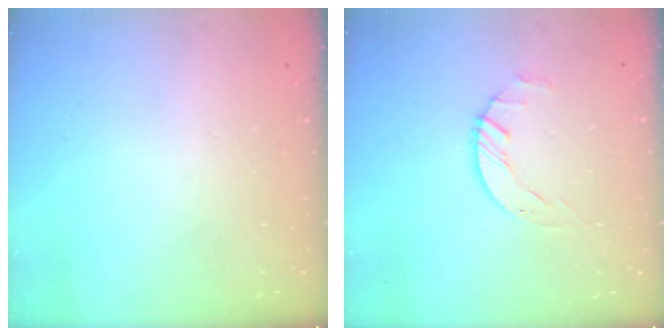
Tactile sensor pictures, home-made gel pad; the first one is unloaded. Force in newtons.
{"total": 1.8, "press": 1.8, "slide": 0.3}